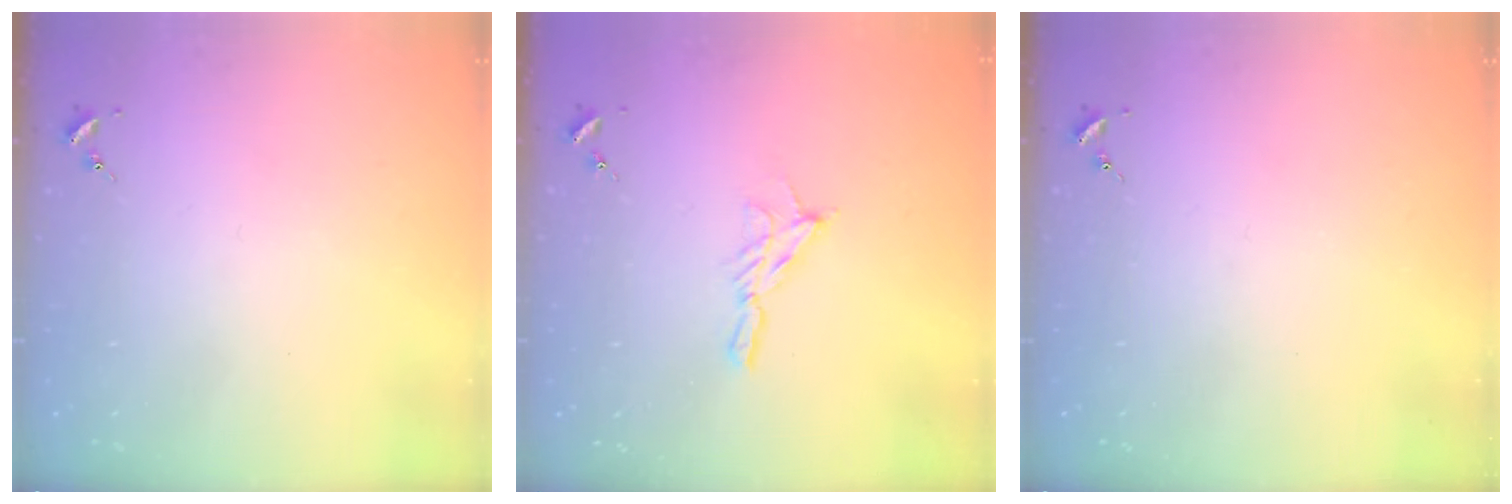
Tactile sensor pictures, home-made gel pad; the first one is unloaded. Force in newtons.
{"total": 8.1, "press": 8.0, "slide": 0.6}
{"total": 0.0}